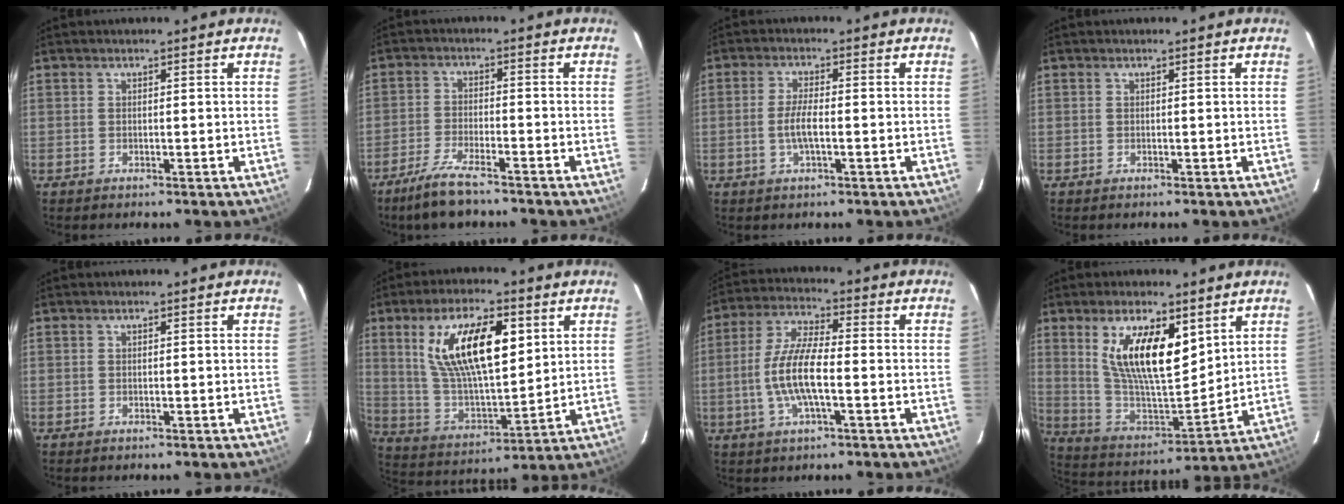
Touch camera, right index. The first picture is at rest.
{"total": 7.7, "force": [-6.2, 1.7, 4.4], "torque": [-0.112, -0.012, -0.117]}
{"total": 4.4, "force": [-1.0, 0.9, 4.2], "torque": [-0.083, -0.001, -0.019]}
{"total": 0.0}
{"total": 0.0}
{"total": 18.1, "force": [6.6, 7.1, 15.4], "torque": [-0.280, 0.008, 0.130]}
{"total": 10.7, "force": [-2.3, 2.6, 10.1], "torque": [-0.208, 0.002, -0.047]}
{"total": 16.3, "force": [7.3, 6.2, 13.1], "torque": [-0.244, -0.003, 0.148]}